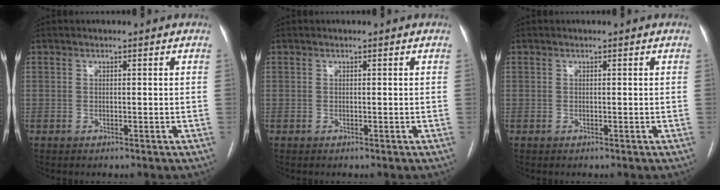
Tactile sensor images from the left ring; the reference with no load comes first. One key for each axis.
{"total": 0.0}
{"total": 0.0}